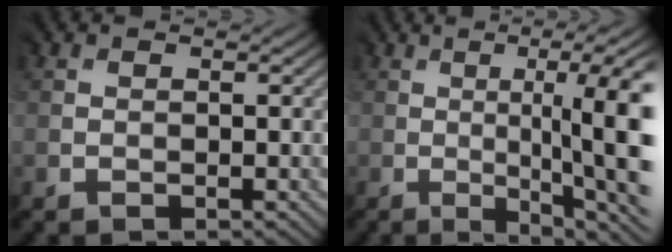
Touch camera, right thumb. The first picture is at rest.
{"total": 14.7, "force": [-0.8, 4.0, 14.1], "torque": [-0.156, 0.013, 0.005]}